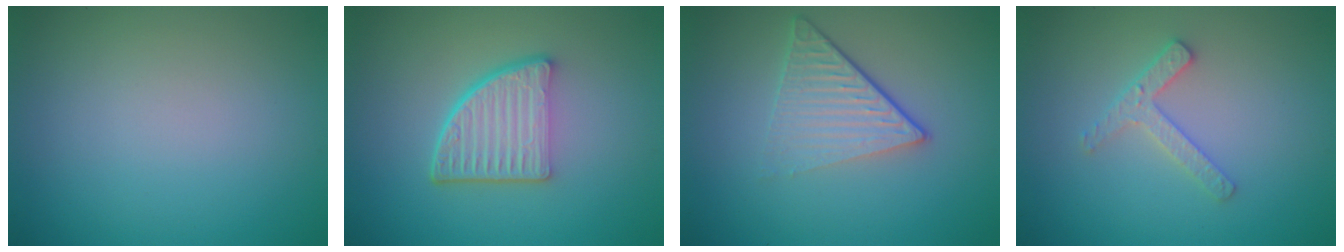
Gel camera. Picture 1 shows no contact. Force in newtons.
{"total": 5.3, "press": 3.8, "slide": 3.7}
{"total": 4.5, "press": 2.9, "slide": 3.5}
{"total": 2.3, "press": 2.2, "slide": 0.4}